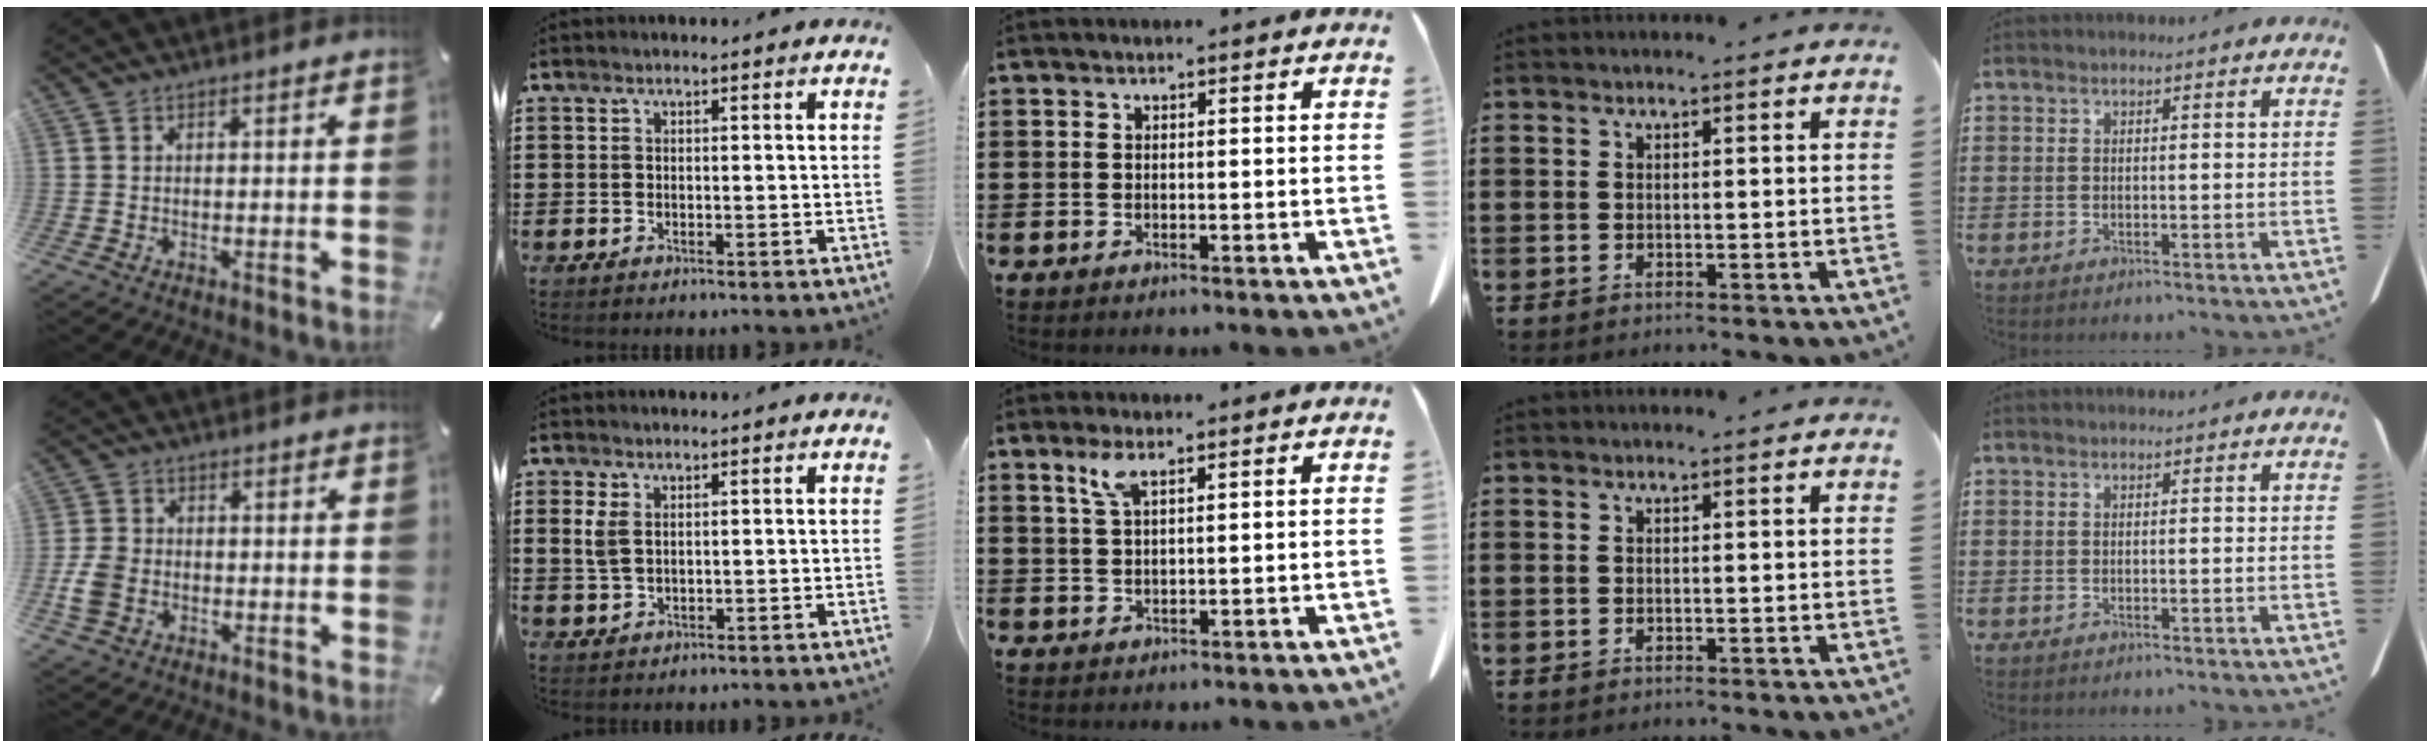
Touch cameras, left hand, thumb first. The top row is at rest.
{"thumb": {"total": 5.8, "force": [-1.5, 4.8, 2.9], "torque": [-0.070, 0.009, -0.027]}, "index": {"total": 2.7, "force": [0.8, 1.7, 2.0], "torque": [-0.054, 0.005, 0.011]}, "middle": {"total": 3.3, "force": [1.9, 0.7, 2.6], "torque": [-0.058, 0.003, 0.034]}}